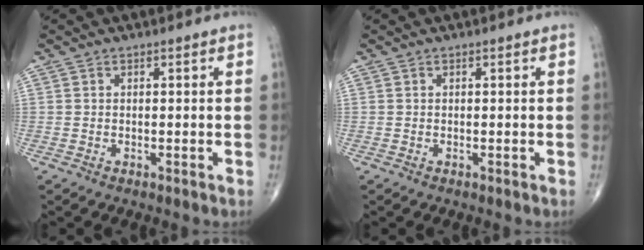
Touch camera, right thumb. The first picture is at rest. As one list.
[{"total": 0.0}]